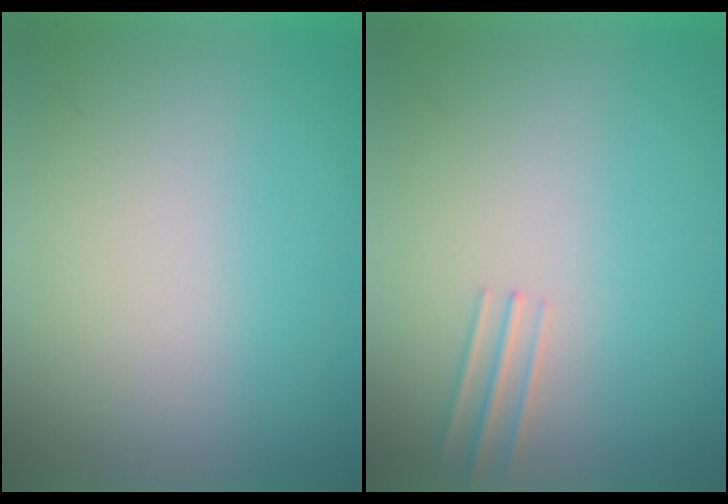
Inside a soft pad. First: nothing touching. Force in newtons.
{"total": 1.0}